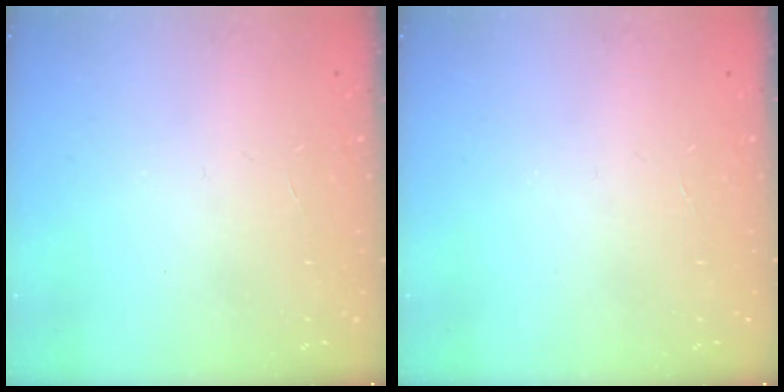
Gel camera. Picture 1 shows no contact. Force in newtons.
{"total": 0.0}